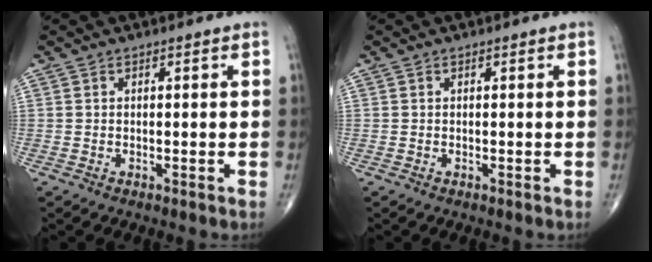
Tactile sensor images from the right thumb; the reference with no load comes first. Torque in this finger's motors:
{"motor_torque": [-0.04, 0.04, -0.01, 0.03, 0.00]}